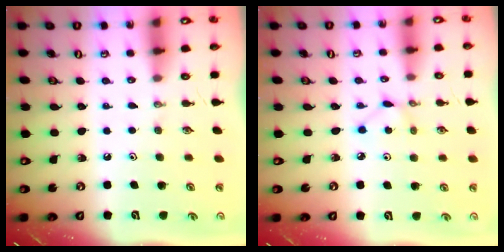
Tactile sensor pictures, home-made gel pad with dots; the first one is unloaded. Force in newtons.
{"total": 1.9, "press": 1.9, "slide": 0.2}